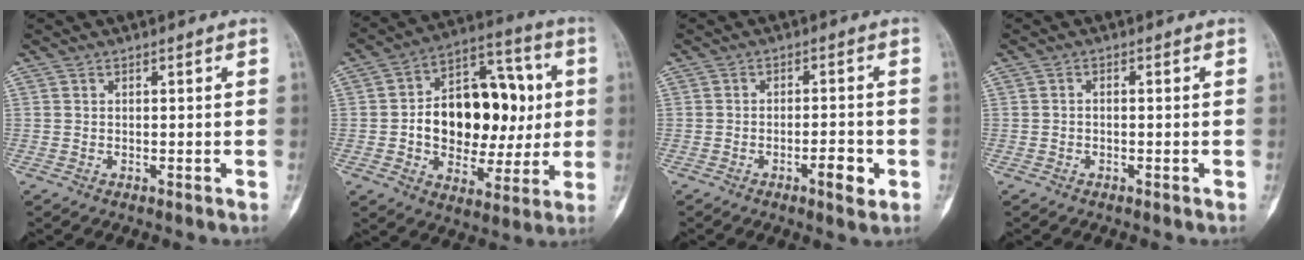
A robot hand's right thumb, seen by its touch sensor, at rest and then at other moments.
{"total": 21.1, "force": [0.7, 14.2, 15.6], "torque": [-0.190, 0.030, 0.017]}
{"total": 4.8, "force": [-2.0, 1.6, 4.1], "torque": [-0.057, 0.009, -0.027]}
{"total": 0.7, "force": [-0.3, 0.4, 0.5], "torque": [-0.008, 0.004, -0.007]}